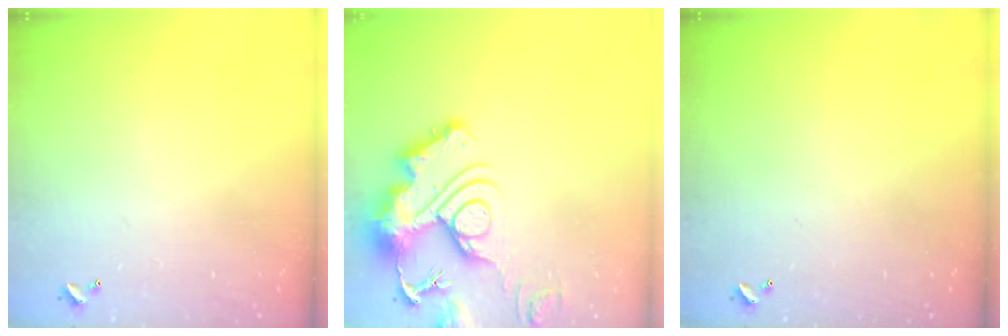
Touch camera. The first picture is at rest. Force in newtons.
{"total": 17.0, "press": 16.9, "slide": 1.8}
{"total": 0.0}